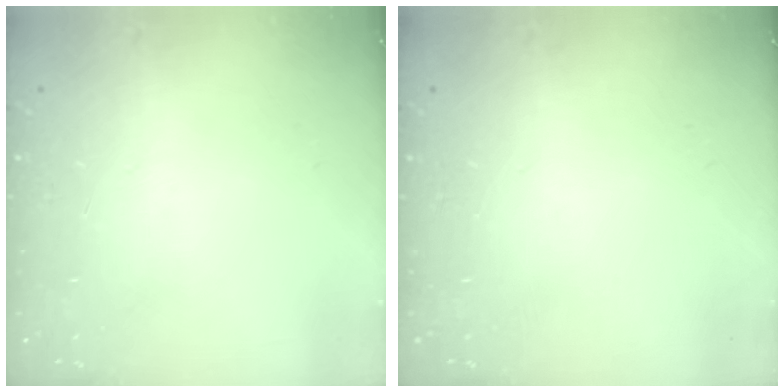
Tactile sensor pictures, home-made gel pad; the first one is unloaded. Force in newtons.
{"total": 0.0}